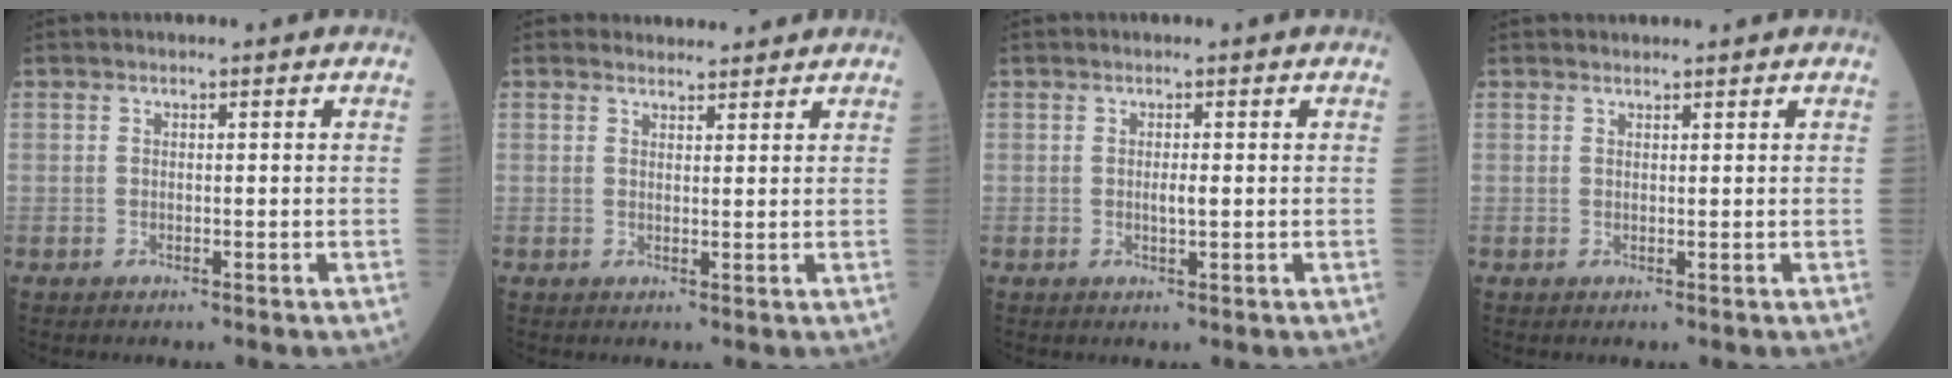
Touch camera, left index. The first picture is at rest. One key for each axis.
{"total": 3.0, "fx": 2.9, "fy": 0.8, "fz": 0.0, "tx": -0.006, "ty": 0.009, "tz": 0.040}
{"total": 1.1, "fx": 0.1, "fy": 0.1, "fz": 1.1, "tx": -0.024, "ty": -0.002, "tz": 0.003}
{"total": 1.4, "fx": 1.4, "fy": 0.1, "fz": 0.1, "tx": -0.008, "ty": 0.010, "tz": 0.027}